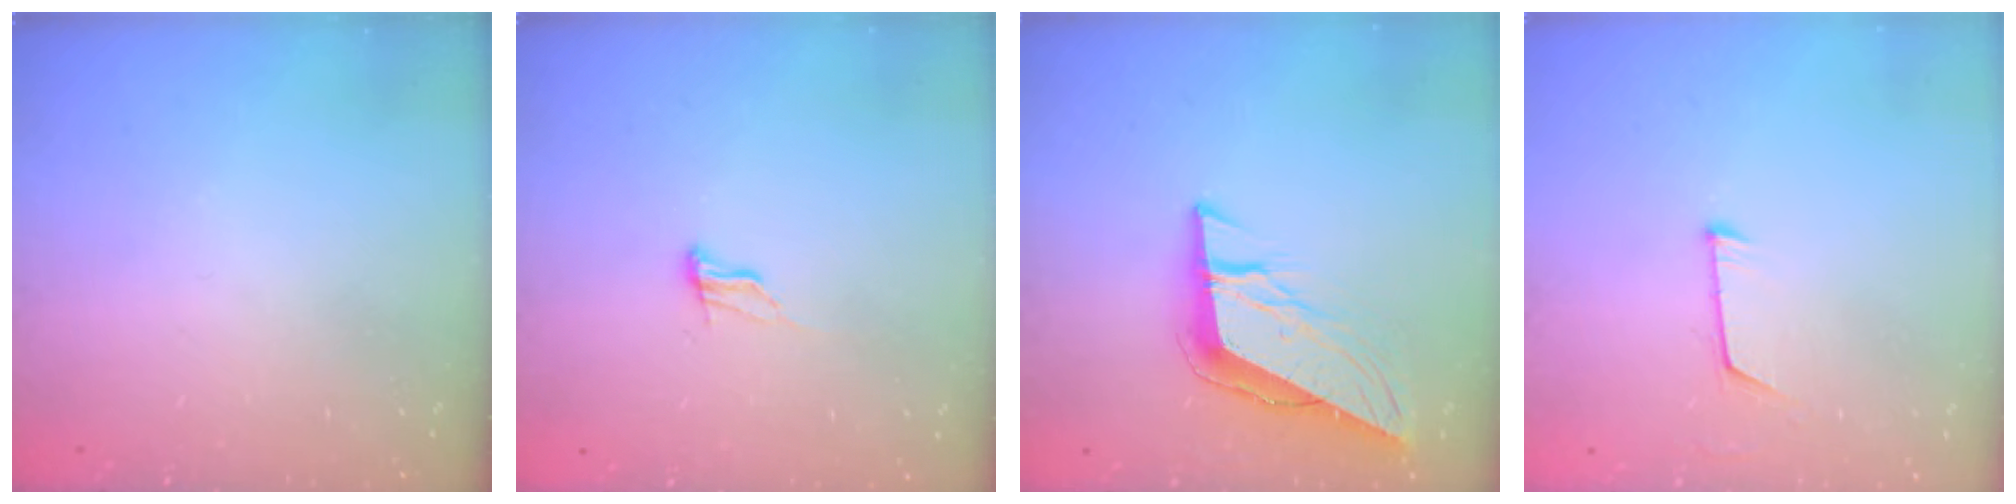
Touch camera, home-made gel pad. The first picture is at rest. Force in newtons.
{"total": 7.5, "press": 7.2, "slide": 1.8}
{"total": 10.5, "press": 10.5, "slide": 0.9}
{"total": 4.7, "press": 4.7, "slide": 0.5}